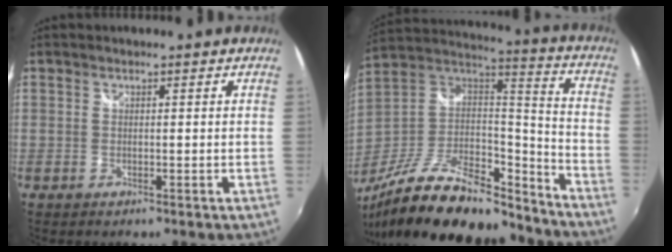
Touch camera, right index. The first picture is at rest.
{"total": 29.5, "force": [-21.6, 10.6, 17.1], "torque": [-0.309, -0.010, -0.341]}